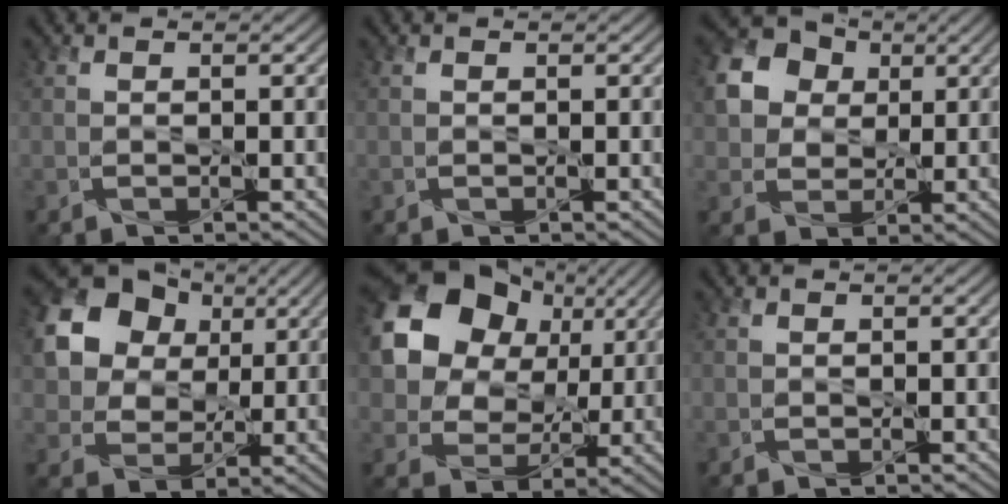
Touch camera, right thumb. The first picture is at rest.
{"total": 0.0}
{"total": 11.6, "force": [3.9, 9.4, 5.4], "torque": [-0.155, 0.037, 0.077]}
{"total": 15.5, "force": [5.6, 12.2, 7.7], "torque": [-0.207, 0.045, 0.124]}
{"total": 13.9, "force": [4.6, 10.9, 7.4], "torque": [-0.167, 0.022, 0.076]}
{"total": 0.0}